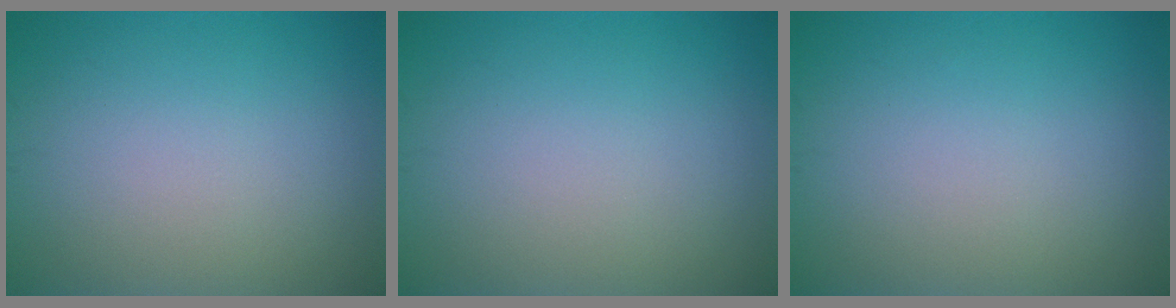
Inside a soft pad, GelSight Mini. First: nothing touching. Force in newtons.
{"total": 0.0}
{"total": 0.0}